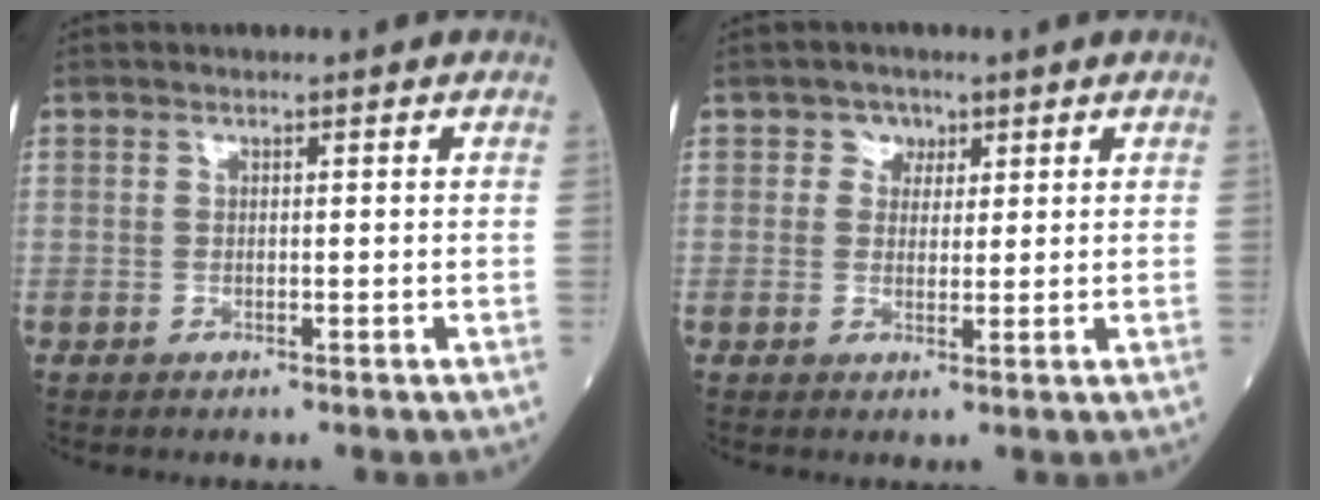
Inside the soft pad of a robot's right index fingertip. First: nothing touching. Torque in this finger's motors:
{"motor_torque": [-0.01, 0.20, -0.04, 0.01]}